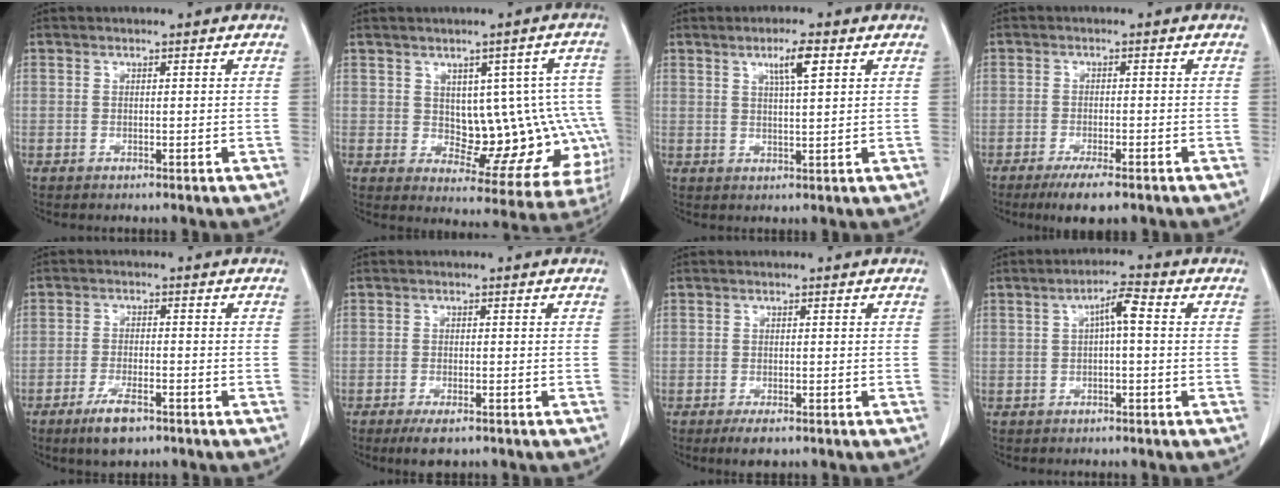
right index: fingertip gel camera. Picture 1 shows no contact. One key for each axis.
{"total": 13.2, "fx": 0.4, "fy": 6.9, "fz": 11.2, "tx": -0.113, "ty": 0.024, "tz": 0.022}
{"total": 4.3, "fx": 2.2, "fy": 0.3, "fz": 3.7, "tx": -0.064, "ty": 0.001, "tz": 0.036}
{"total": 5.4, "fx": -3.8, "fy": 0.9, "fz": 3.8, "tx": -0.062, "ty": -0.011, "tz": -0.056}
{"total": 5.5, "fx": -3.6, "fy": 1.5, "fz": 3.8, "tx": -0.080, "ty": -0.007, "tz": -0.060}
{"total": 3.7, "fx": -2.6, "fy": 1.1, "fz": 2.4, "tx": -0.045, "ty": -0.006, "tz": -0.039}
{"total": 2.5, "fx": -1.8, "fy": 0.9, "fz": 1.6, "tx": -0.032, "ty": -0.004, "tz": -0.025}
{"total": 3.8, "fx": 0.4, "fy": 0.6, "fz": 3.7, "tx": -0.063, "ty": 0.015, "tz": 0.004}